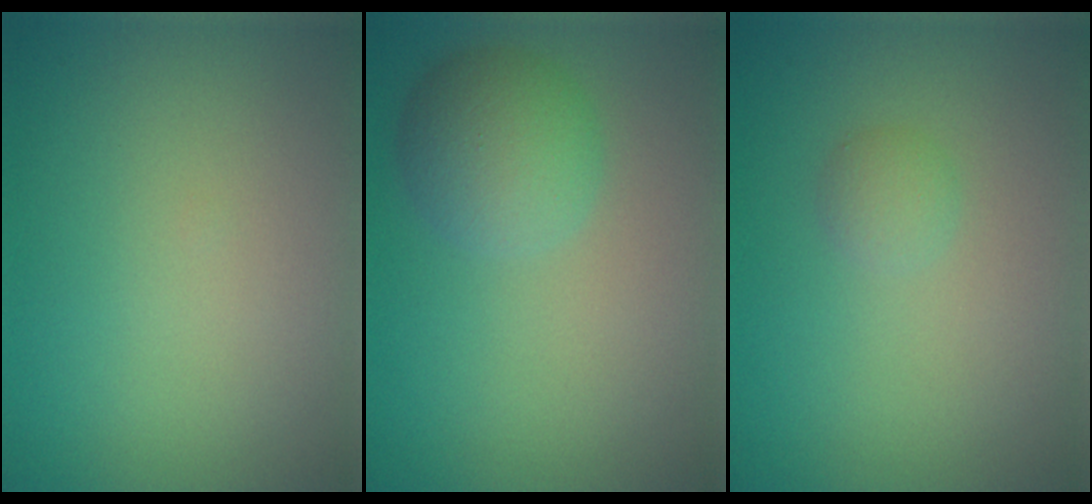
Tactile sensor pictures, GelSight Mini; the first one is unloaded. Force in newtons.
{"total": 3.7, "press": 3.7, "slide": 0.2}
{"total": 1.1, "press": 1.1, "slide": 0.0}